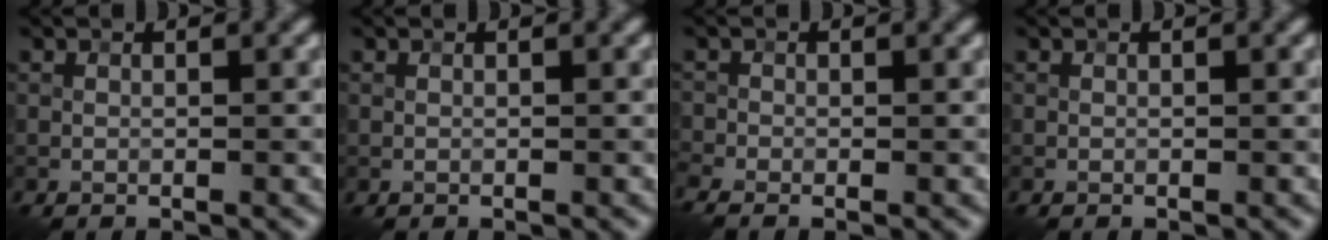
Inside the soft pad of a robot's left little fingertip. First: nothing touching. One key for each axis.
{"total": 0.0}
{"total": 2.3, "fx": -1.8, "fy": 0.9, "fz": 1.2, "tx": -0.022, "ty": -0.008, "tz": -0.046}
{"total": 0.0}